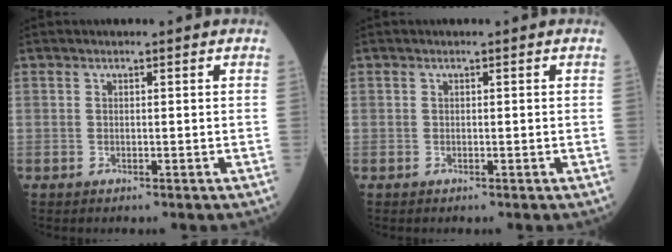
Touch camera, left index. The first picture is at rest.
{"total": 0.0}